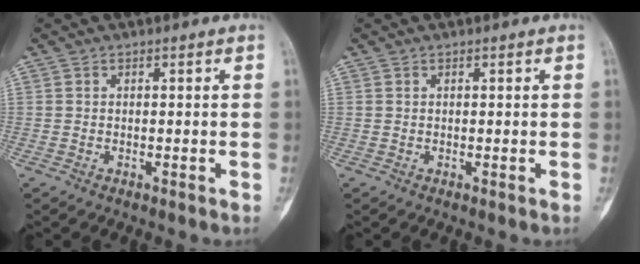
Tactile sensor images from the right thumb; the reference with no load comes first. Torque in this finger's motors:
{"motor_torque": [0.25, 0.40, -0.25, -0.09, 0.03]}